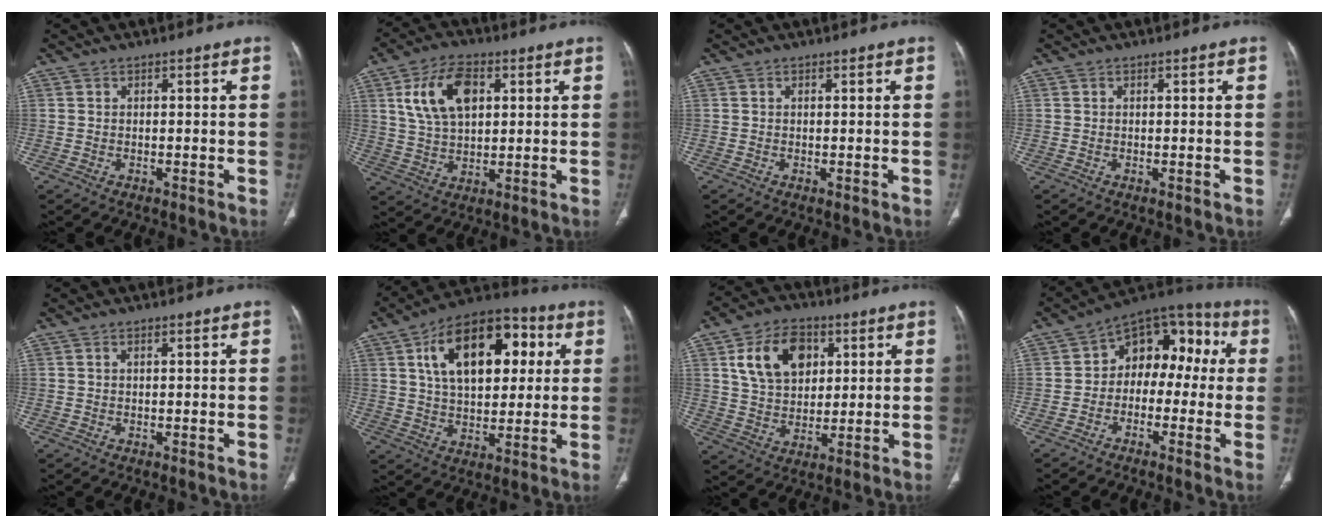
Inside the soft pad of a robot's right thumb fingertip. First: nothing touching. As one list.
[{"total": 12.2, "force": [3.9, 7.2, 9.1], "torque": [-0.156, -0.003, 0.075]}, {"total": 0.0}, {"total": 0.0}, {"total": 0.5, "force": [0.3, 0.1, 0.4], "torque": [-0.011, 0.003, 0.005]}, {"total": 20.2, "force": [6.0, 11.5, 15.5], "torque": [-0.209, 0.009, 0.091]}, {"total": 12.0, "force": [4.3, 8.3, 7.5], "torque": [-0.102, -0.007, 0.078]}, {"total": 13.2, "force": [0.4, 9.1, 9.6], "torque": [-0.081, 0.054, -0.013]}]